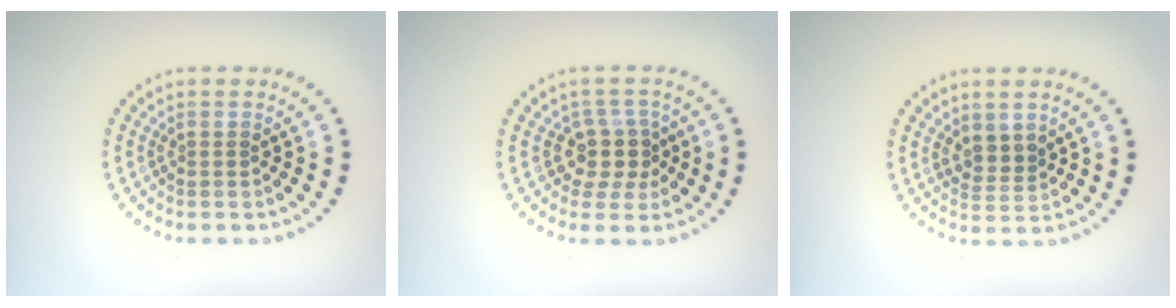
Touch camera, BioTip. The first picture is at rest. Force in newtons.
{"total": 2.8, "press": 2.3, "slide": 1.7}
{"total": 1.9, "press": 1.4, "slide": 1.3}